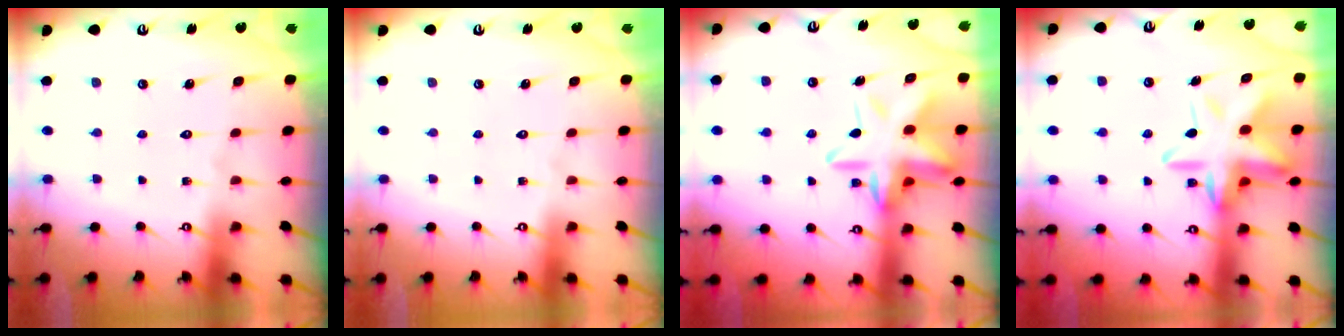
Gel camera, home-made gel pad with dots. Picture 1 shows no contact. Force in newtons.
{"total": 0.0}
{"total": 15.6, "press": 15.5, "slide": 1.7}
{"total": 15.6, "press": 15.5, "slide": 1.7}